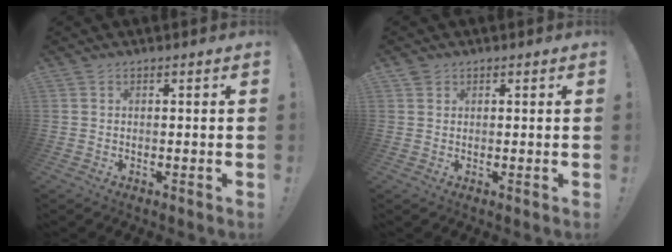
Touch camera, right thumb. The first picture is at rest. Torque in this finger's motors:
{"motor_torque": [-0.31, 0.43, 0.09, 0.21, 0.01]}